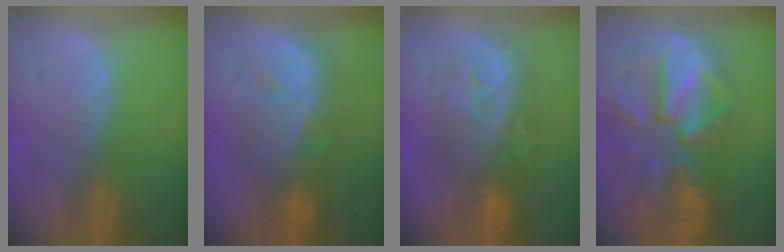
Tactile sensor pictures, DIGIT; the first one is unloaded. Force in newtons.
{"total": 8.0, "press": 7.9, "slide": 1.3}
{"total": 8.4, "press": 8.3, "slide": 1.2}
{"total": 12.2, "press": 10.6, "slide": 5.9}